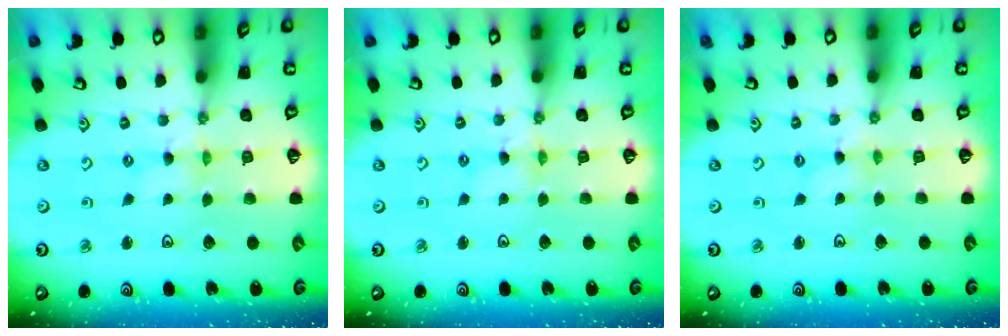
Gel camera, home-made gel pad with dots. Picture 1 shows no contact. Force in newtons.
{"total": 2.3, "press": 2.3, "slide": 0.3}
{"total": 0.9, "press": 0.9, "slide": 0.3}